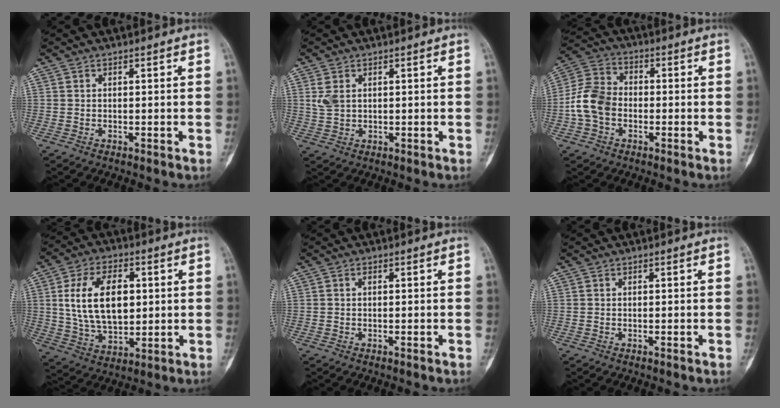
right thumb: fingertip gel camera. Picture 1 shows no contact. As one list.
[{"total": 3.3, "force": [0.8, 2.2, 2.4], "torque": [-0.054, 0.002, 0.021]}, {"total": 9.6, "force": [-1.9, 7.2, 6.0], "torque": [-0.114, 0.030, -0.049]}, {"total": 15.6, "force": [2.5, 9.3, 12.2], "torque": [-0.191, -0.004, 0.051]}, {"total": 0.6, "force": [-0.1, 0.2, 0.5], "torque": [-0.007, 0.001, -0.003]}, {"total": 0.0}]